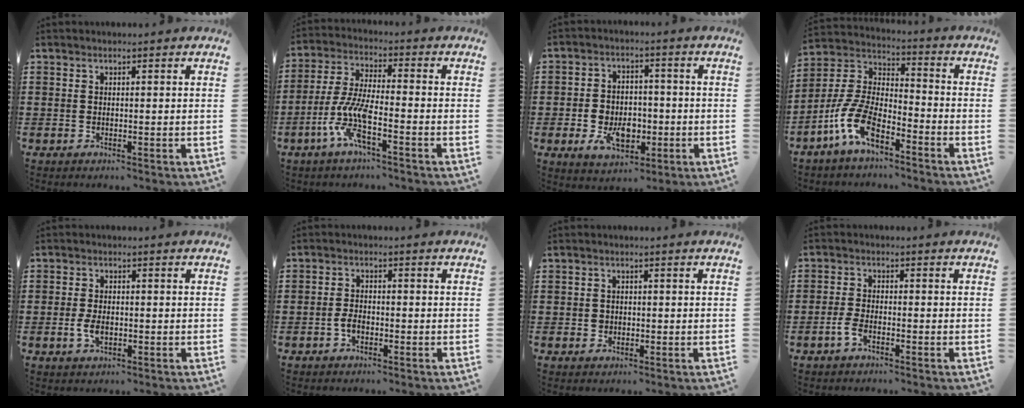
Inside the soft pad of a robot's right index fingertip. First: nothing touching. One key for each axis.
{"total": 8.4, "fx": -4.1, "fy": 1.8, "fz": 7.1, "tx": -0.174, "ty": -0.014, "tz": -0.082}
{"total": 6.8, "fx": -1.9, "fy": 4.7, "fz": 4.4, "tx": -0.078, "ty": 0.002, "tz": -0.039}
{"total": 10.2, "fx": -6.3, "fy": 3.8, "fz": 7.1, "tx": -0.187, "ty": -0.008, "tz": -0.130}
{"total": 3.2, "fx": -0.7, "fy": 1.8, "fz": 2.5, "tx": -0.061, "ty": -0.004, "tz": -0.015}
{"total": 2.3, "fx": -1.0, "fy": 1.3, "fz": 1.7, "tx": -0.042, "ty": -0.001, "tz": -0.022}
{"total": 1.3, "fx": -0.1, "fy": 1.2, "fz": 0.4, "tx": -0.010, "ty": 0.006, "tz": -0.004}
{"total": 2.7, "fx": -1.6, "fy": 1.0, "fz": 2.0, "tx": -0.050, "ty": -0.003, "tz": -0.034}